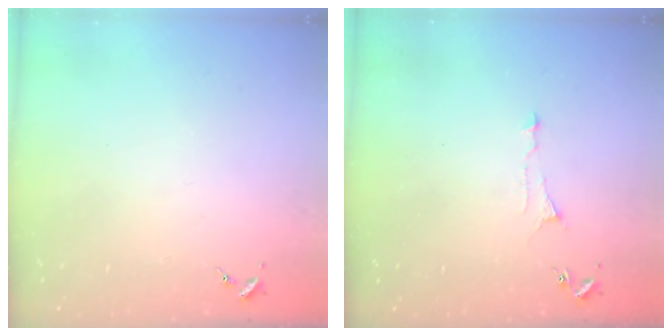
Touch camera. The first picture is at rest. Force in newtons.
{"total": 4.9, "press": 4.9, "slide": 0.4}